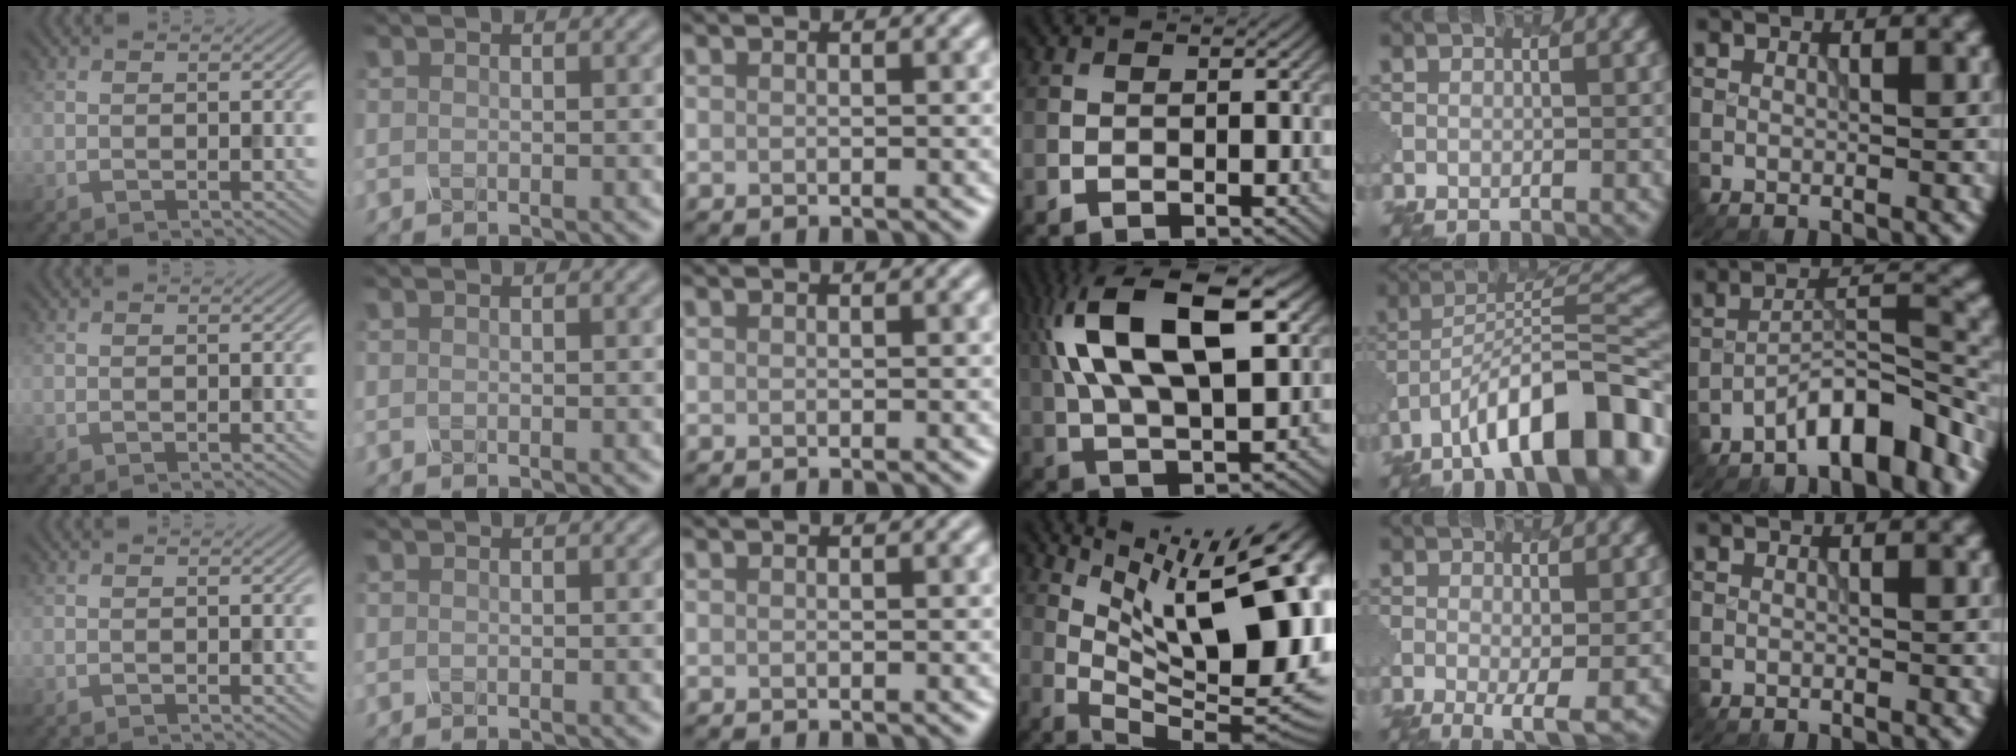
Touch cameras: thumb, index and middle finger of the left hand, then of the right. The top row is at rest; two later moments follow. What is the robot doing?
{"motion": "shake", "object": "salt shaker"}